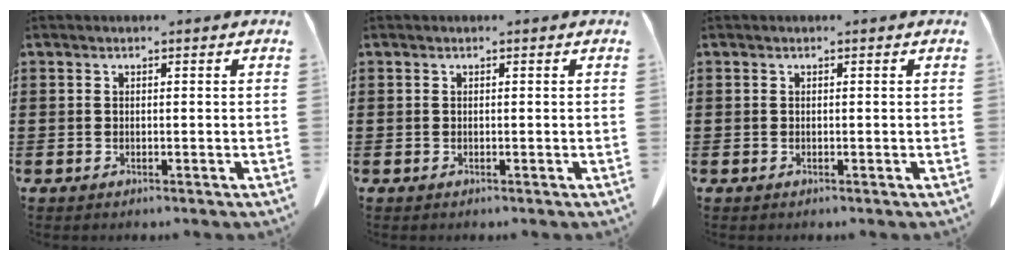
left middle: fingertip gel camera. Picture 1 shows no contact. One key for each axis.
{"total": 0.0}
{"total": 0.0}